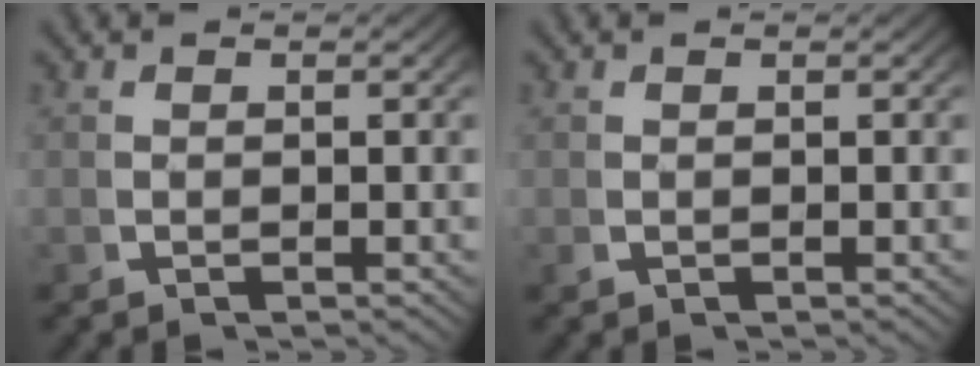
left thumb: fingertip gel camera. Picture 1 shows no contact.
{"total": 0.0}